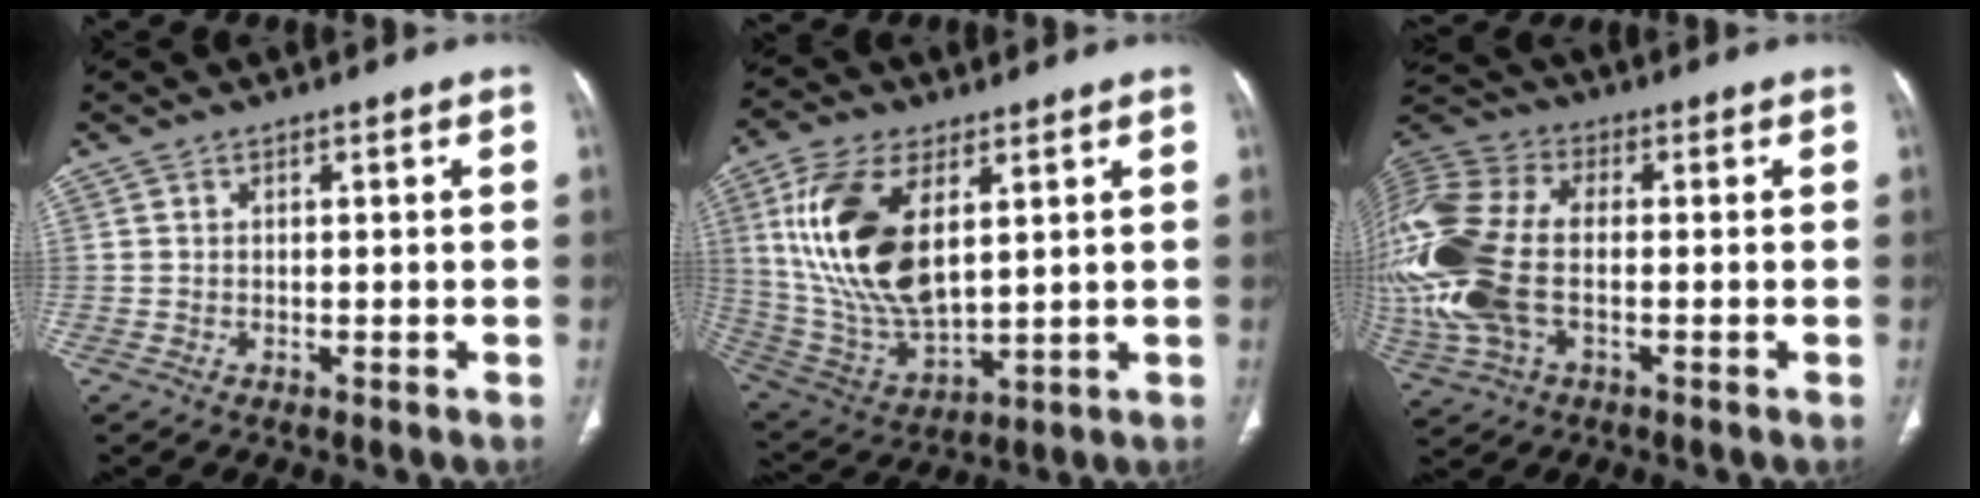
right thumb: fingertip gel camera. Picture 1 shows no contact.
{"total": 19.8, "force": [5.5, 10.1, 16.2], "torque": [-0.322, -0.024, 0.113]}
{"total": 23.9, "force": [-2.1, 14.5, 18.9], "torque": [-0.488, 0.004, -0.030]}